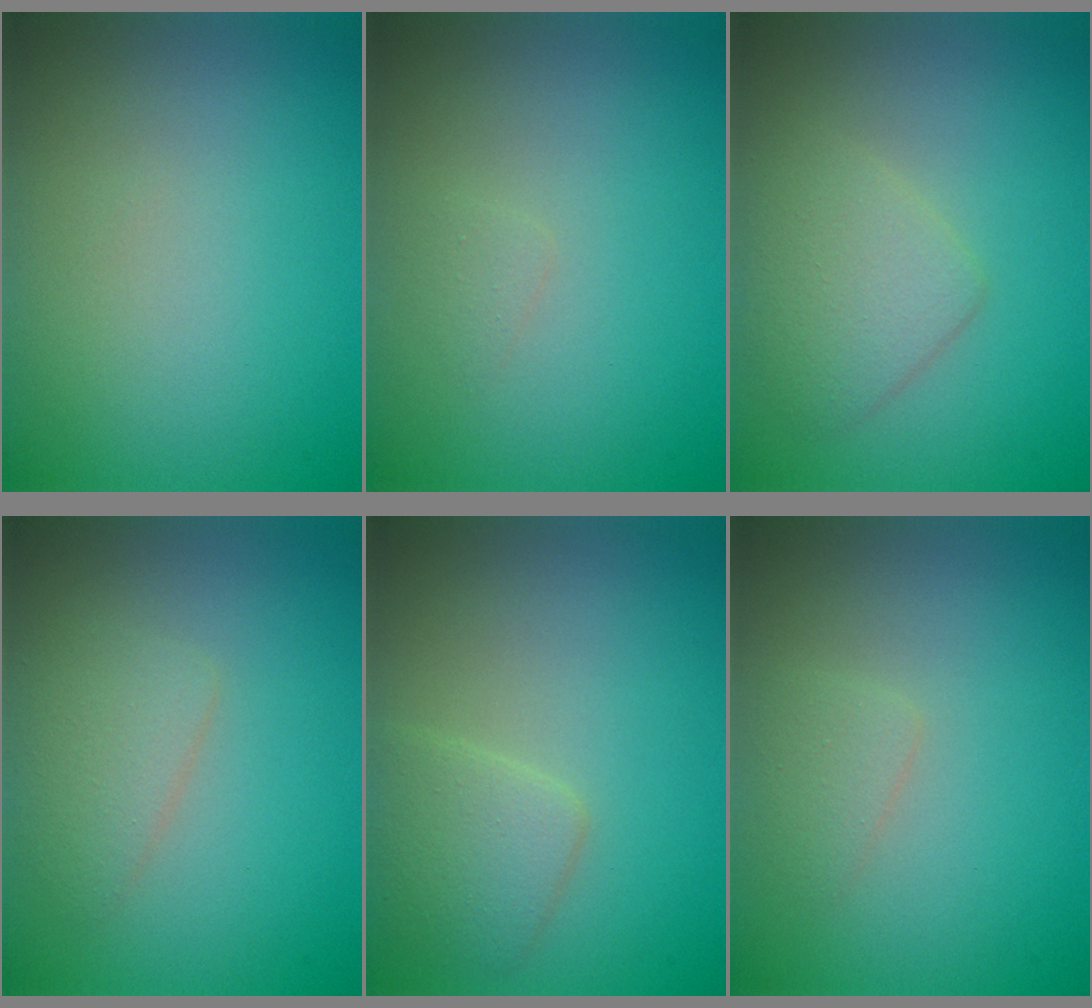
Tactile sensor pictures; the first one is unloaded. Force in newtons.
{"total": 0.7, "press": 0.7, "slide": 0.0}
{"total": 3.0, "press": 3.0, "slide": 0.1}
{"total": 2.3, "press": 2.3, "slide": 0.0}
{"total": 2.6, "press": 2.6, "slide": 0.1}
{"total": 1.2, "press": 1.2, "slide": 0.0}